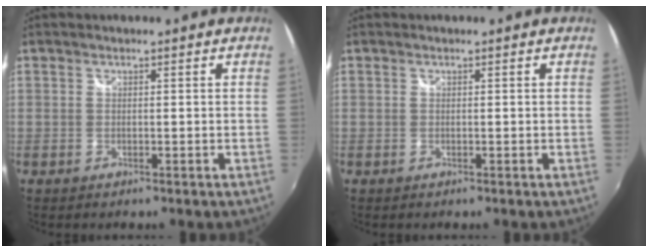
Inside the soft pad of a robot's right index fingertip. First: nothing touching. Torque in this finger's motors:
{"motor_torque": [0.14, 0.17, -0.01, 0.00]}